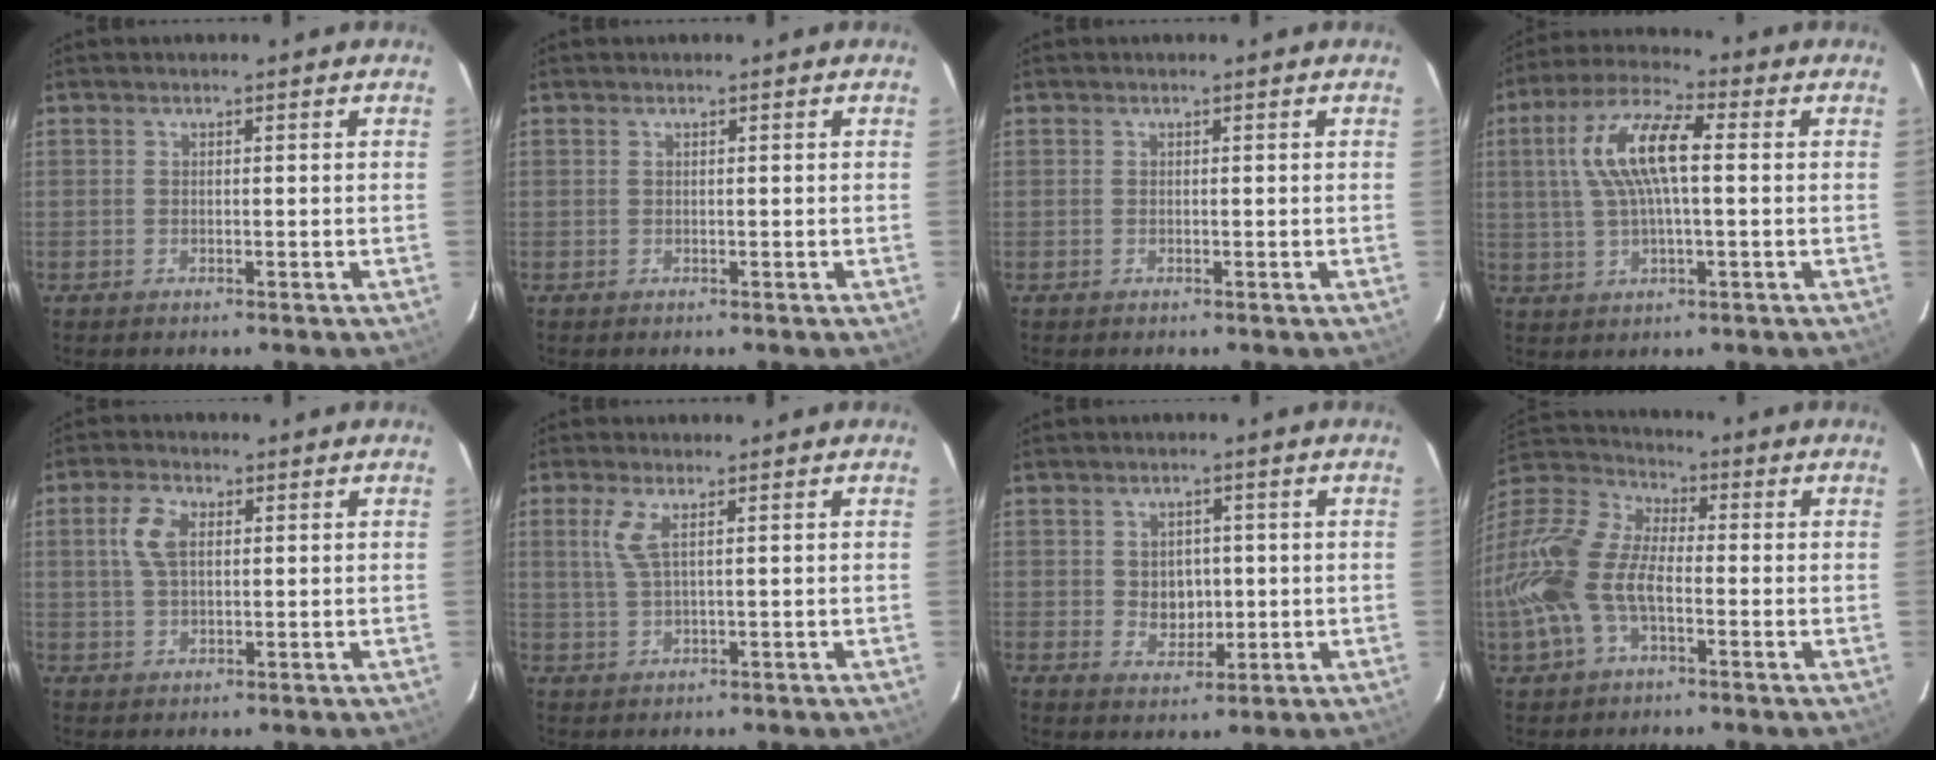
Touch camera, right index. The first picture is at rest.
{"total": 0.0}
{"total": 0.0}
{"total": 11.8, "force": [1.6, 3.6, 11.1], "torque": [-0.220, 0.019, 0.029]}
{"total": 5.4, "force": [1.4, 3.0, 4.3], "torque": [-0.086, 0.011, 0.029]}
{"total": 3.6, "force": [1.4, 0.5, 3.3], "torque": [-0.075, 0.000, 0.033]}
{"total": 4.7, "force": [0.1, 4.0, 2.6], "torque": [-0.044, 0.005, 0.009]}
{"total": 18.3, "force": [-4.5, 10.1, 14.6], "torque": [-0.321, 0.004, -0.094]}